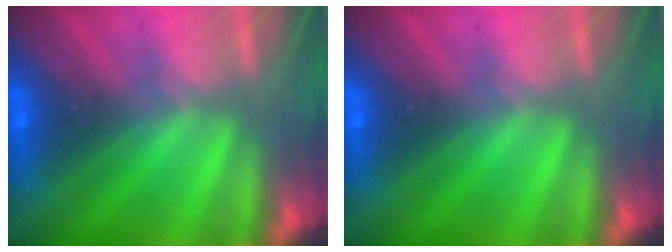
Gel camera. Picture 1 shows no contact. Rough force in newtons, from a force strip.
{"total": 0.0}